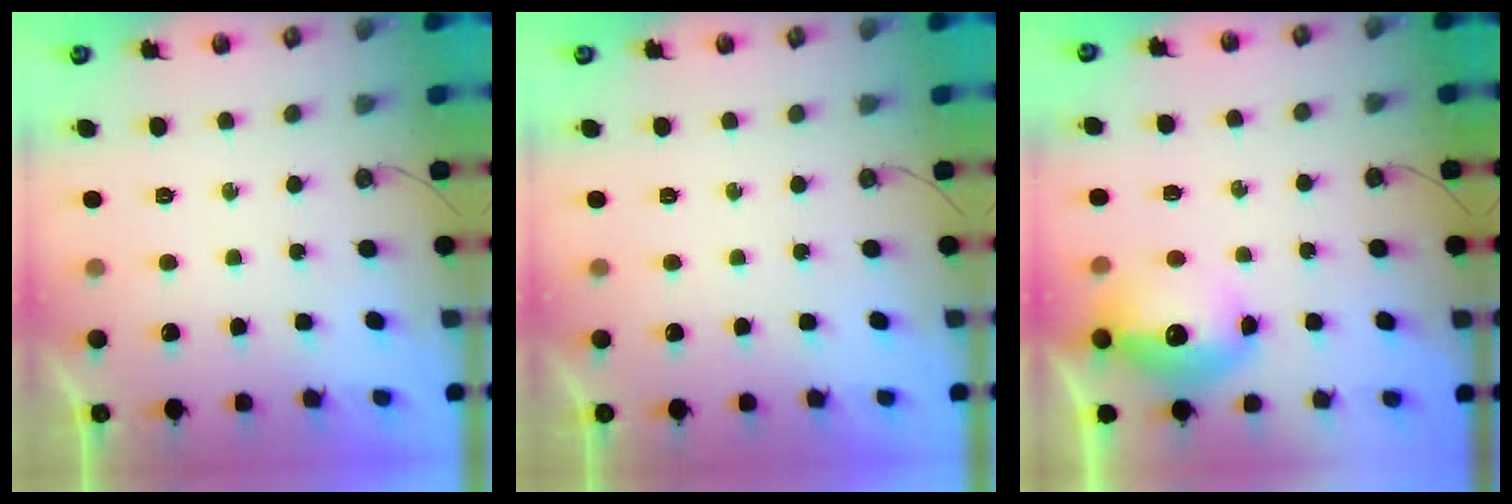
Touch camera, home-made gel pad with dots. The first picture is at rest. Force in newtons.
{"total": 0.0}
{"total": 13.0, "press": 13.0, "slide": 1.1}